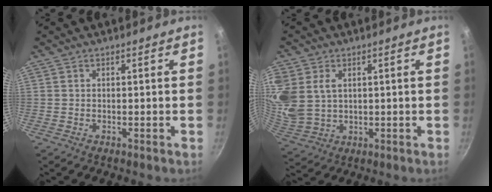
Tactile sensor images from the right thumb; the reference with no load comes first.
{"total": 13.0, "force": [3.5, 9.8, 7.8], "torque": [-0.183, 0.001, 0.083]}